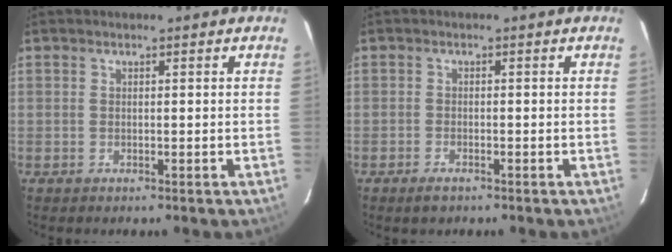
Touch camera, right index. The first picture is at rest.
{"total": 2.2, "force": [-1.6, 0.9, 1.1], "torque": [-0.030, -0.003, -0.030]}